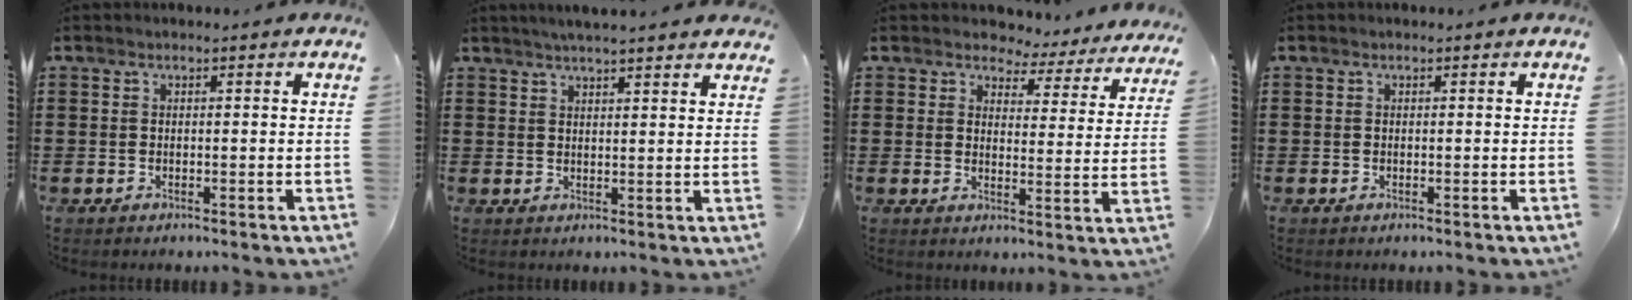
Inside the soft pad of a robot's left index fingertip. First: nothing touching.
{"total": 2.7, "force": [2.6, -0.3, 0.9], "torque": [-0.024, -0.004, 0.047]}
{"total": 4.0, "force": [3.7, 1.2, 0.5], "torque": [-0.025, -0.026, 0.061]}
{"total": 0.0}